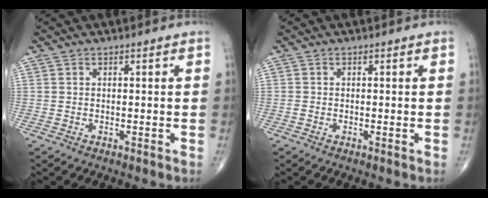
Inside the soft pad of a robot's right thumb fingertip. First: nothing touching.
{"total": 0.7, "force": [-0.2, 0.4, 0.5], "torque": [-0.012, -0.002, -0.006]}